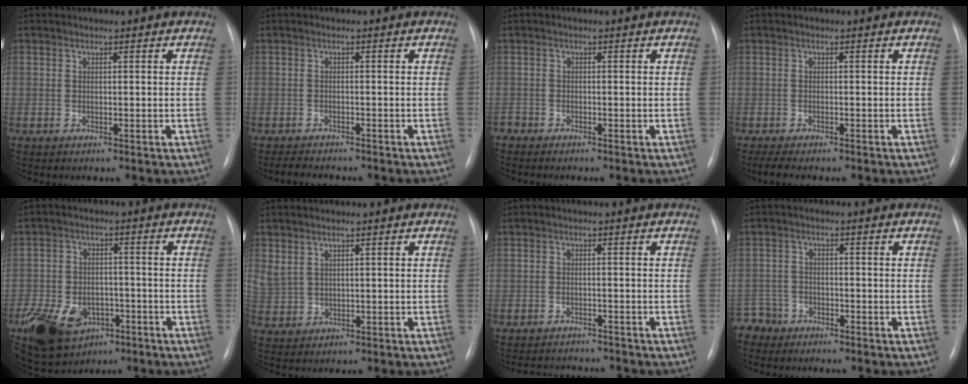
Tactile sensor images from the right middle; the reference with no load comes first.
{"total": 3.4, "force": [-3.1, 0.8, 1.0], "torque": [-0.019, -0.010, -0.047]}
{"total": 1.6, "force": [-1.5, 0.4, 0.2], "torque": [-0.004, -0.003, -0.025]}
{"total": 4.1, "force": [-3.3, 0.8, 2.2], "torque": [-0.037, -0.011, -0.045]}
{"total": 16.5, "force": [-8.0, 11.2, 9.0], "torque": [-0.215, -0.002, -0.120]}
{"total": 2.7, "force": [1.7, 1.6, 1.4], "torque": [-0.036, 0.008, 0.048]}
{"total": 5.6, "force": [-5.5, 0.8, 0.7], "torque": [-0.008, 0.002, -0.078]}
{"total": 3.7, "force": [-3.2, 1.7, -1.0], "torque": [0.017, 0.001, -0.066]}